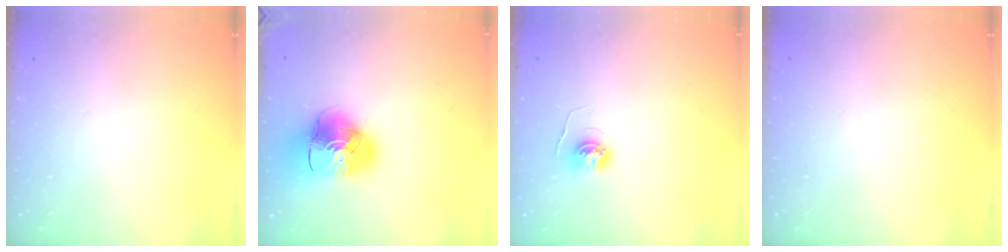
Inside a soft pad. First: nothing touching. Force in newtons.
{"total": 12.8, "press": 12.7, "slide": 2.0}
{"total": 5.0, "press": 5.0, "slide": 0.4}
{"total": 0.0}